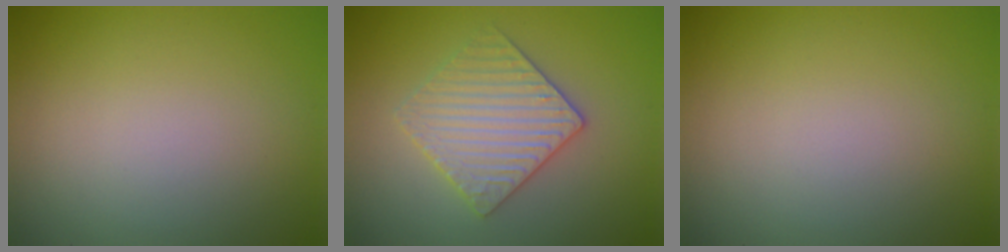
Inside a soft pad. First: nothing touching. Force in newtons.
{"total": 3.5, "press": 3.4, "slide": 0.7}
{"total": 0.0}